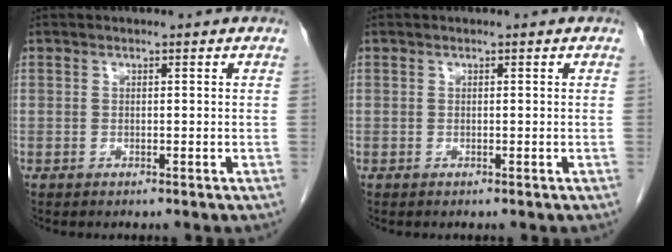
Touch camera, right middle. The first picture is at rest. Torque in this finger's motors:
{"motor_torque": [0.00, 0.00, 0.00, -0.01]}